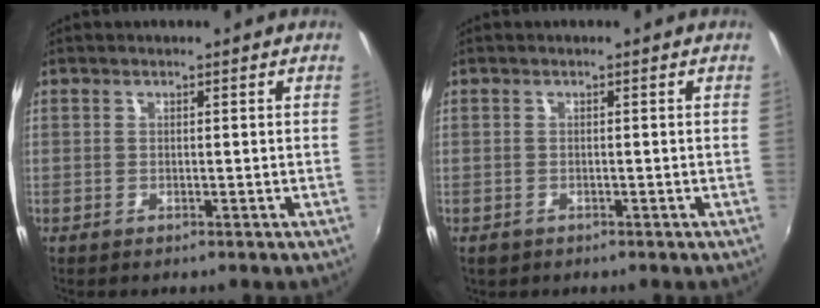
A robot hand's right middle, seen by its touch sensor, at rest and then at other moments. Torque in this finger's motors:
{"motor_torque": [-0.09, 0.12, -0.07, 0.01]}